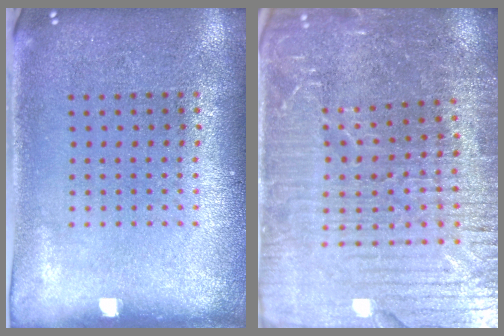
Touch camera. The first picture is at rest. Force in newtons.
{"total": 4.9, "press": 4.6, "slide": 1.7}